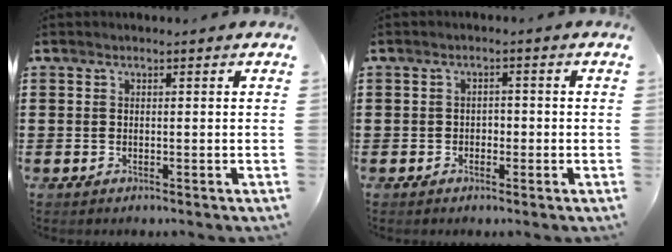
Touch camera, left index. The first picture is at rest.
{"total": 1.4, "force": [-0.8, 1.0, 0.6], "torque": [-0.016, 0.002, -0.019]}